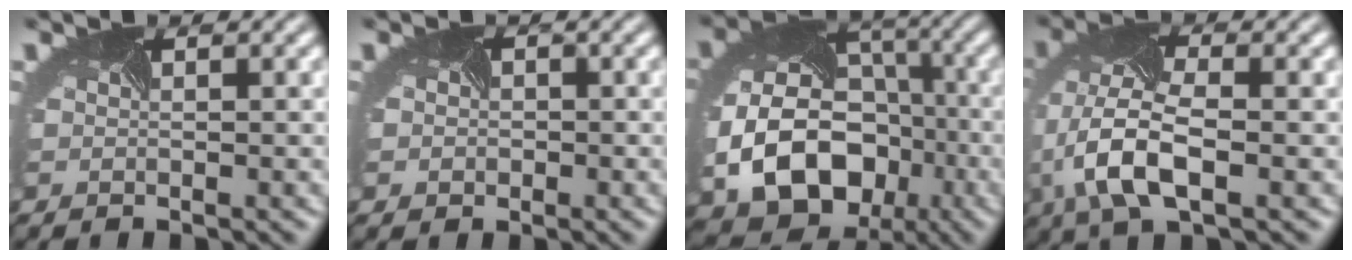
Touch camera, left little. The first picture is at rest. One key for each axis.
{"total": 2.2, "fx": -0.1, "fy": 2.0, "fz": 0.9, "tx": -0.008, "ty": 0.000, "tz": -0.004}
{"total": 11.7, "fx": -3.4, "fy": 8.8, "fz": 7.0, "tx": -0.141, "ty": -0.035, "tz": -0.044}
{"total": 7.9, "fx": -2.0, "fy": 3.9, "fz": 6.5, "tx": -0.154, "ty": -0.005, "tz": -0.041}